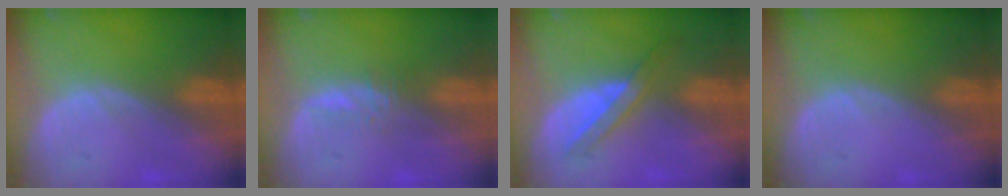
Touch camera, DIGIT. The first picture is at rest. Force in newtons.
{"total": 2.2, "press": 2.1, "slide": 0.2}
{"total": 6.0, "press": 5.3, "slide": 2.7}
{"total": 0.0}